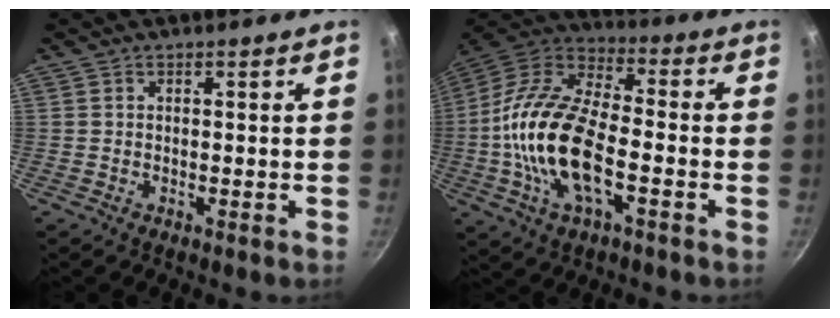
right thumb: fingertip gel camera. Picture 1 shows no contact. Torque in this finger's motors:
{"motor_torque": [0.06, 1.67, 1.92, -0.85, 0.53]}